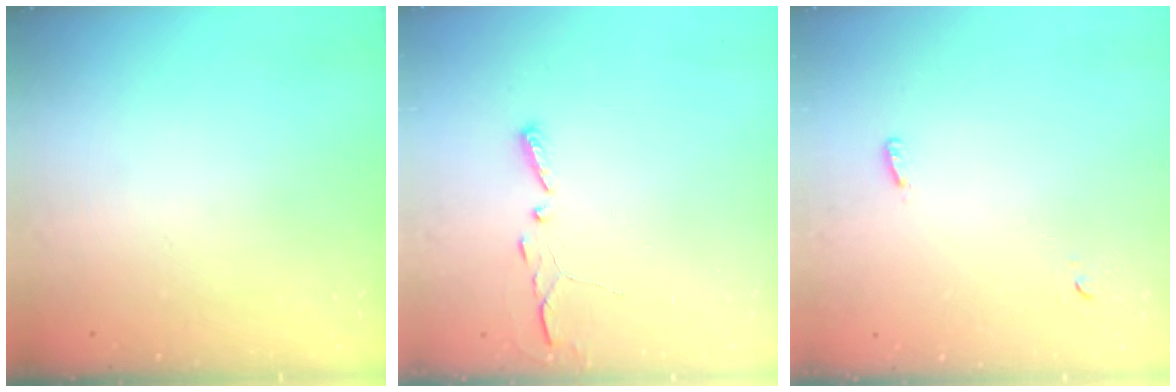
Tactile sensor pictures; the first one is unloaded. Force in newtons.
{"total": 2.9, "press": 2.9, "slide": 0.4}
{"total": 2.8, "press": 2.7, "slide": 0.6}